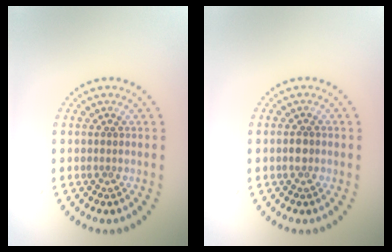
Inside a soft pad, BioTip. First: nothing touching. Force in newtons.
{"total": 1.1, "press": 1.1, "slide": 0.3}